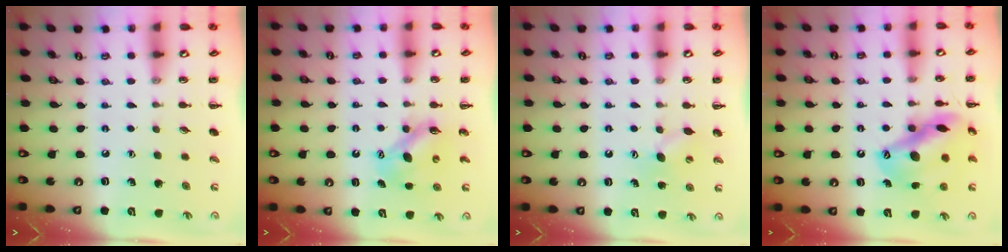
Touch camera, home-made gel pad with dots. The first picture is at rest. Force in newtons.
{"total": 6.6, "press": 6.6, "slide": 0.6}
{"total": 5.9, "press": 5.7, "slide": 1.5}
{"total": 17.8, "press": 17.6, "slide": 2.8}